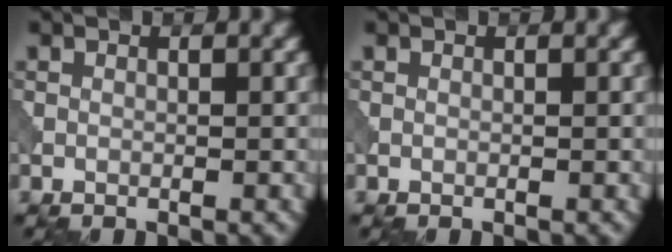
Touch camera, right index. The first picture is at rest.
{"total": 0.0}